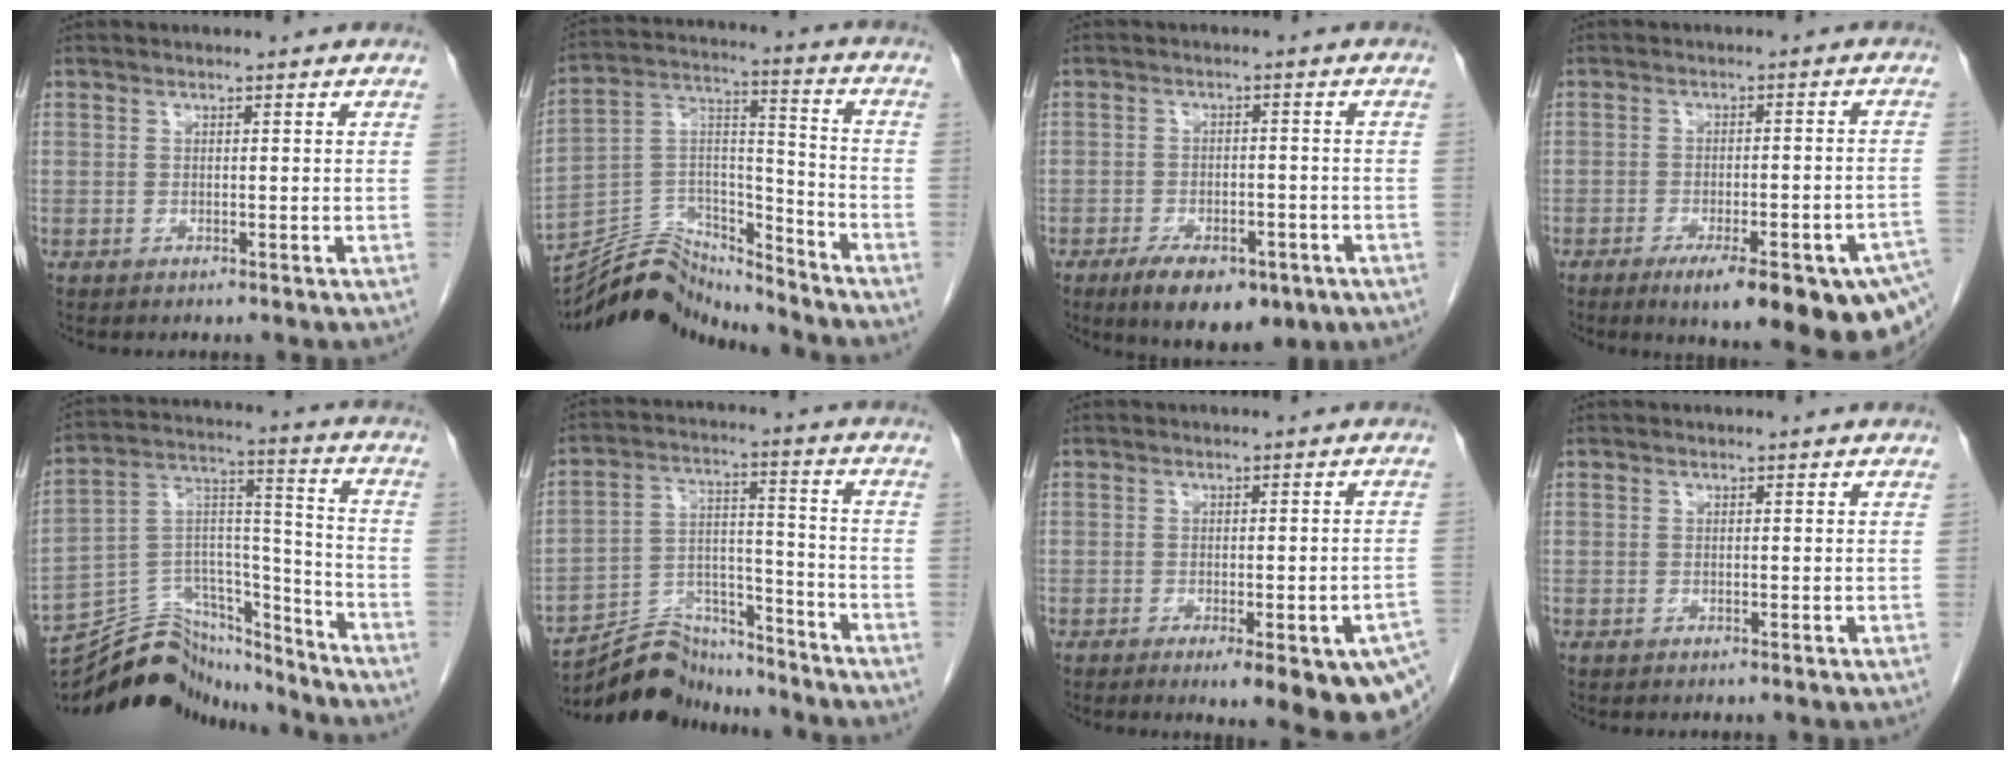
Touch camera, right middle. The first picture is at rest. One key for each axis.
{"total": 16.1, "fx": -15.7, "fy": 2.2, "fz": 2.6, "tx": -0.052, "ty": 0.034, "tz": -0.277}
{"total": 11.0, "fx": -6.9, "fy": 4.8, "fz": 7.0, "tx": -0.101, "ty": -0.006, "tz": -0.097}
{"total": 18.0, "fx": -11.3, "fy": 2.7, "fz": 13.8, "tx": -0.119, "ty": -0.003, "tz": -0.151}
{"total": 20.3, "fx": -19.2, "fy": 4.8, "fz": 4.8, "tx": -0.098, "ty": 0.041, "tz": -0.313}
{"total": 12.4, "fx": -12.1, "fy": 2.5, "fz": 0.9, "tx": -0.019, "ty": 0.034, "tz": -0.212}
{"total": 14.7, "fx": -8.9, "fy": 3.1, "fz": 11.3, "tx": -0.086, "ty": -0.012, "tz": -0.107}
{"total": 0.0}